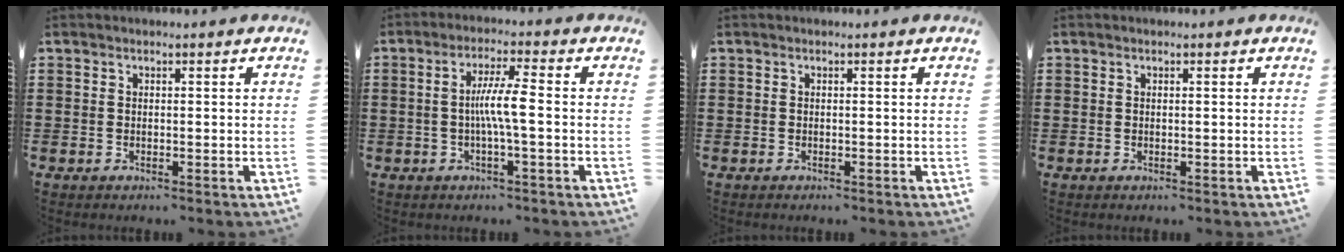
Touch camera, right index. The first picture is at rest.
{"total": 5.5, "force": [-0.6, 0.2, 5.4], "torque": [-0.097, -0.002, -0.015]}
{"total": 0.0}
{"total": 0.0}